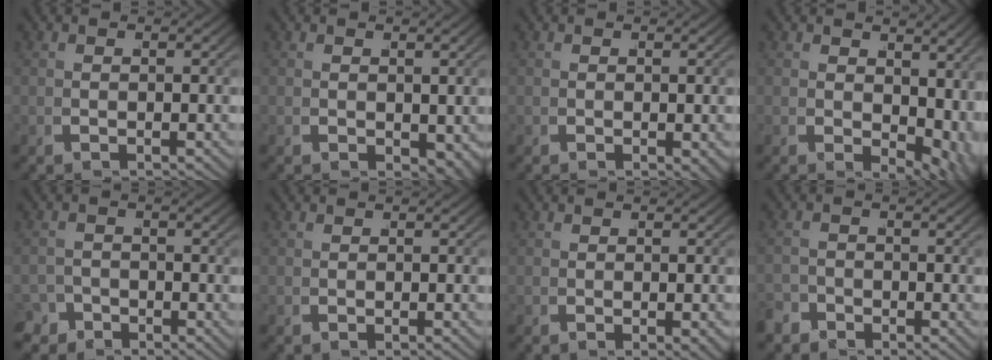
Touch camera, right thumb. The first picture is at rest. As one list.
[{"total": 1.8, "force": [0.3, 1.2, 1.3], "torque": [-0.015, -0.007, 0.015]}, {"total": 1.2, "force": [-0.1, 0.6, 1.0], "torque": [-0.013, -0.006, 0.002]}, {"total": 5.1, "force": [0.9, 3.4, 3.7], "torque": [-0.048, -0.023, 0.032]}, {"total": 2.9, "force": [-2.5, 1.5, -0.1], "torque": [0.015, -0.013, -0.042]}, {"total": 0.0}, {"total": 1.2, "force": [-0.4, 0.4, 1.0], "torque": [-0.013, -0.002, -0.004]}, {"total": 2.4, "force": [-2.1, 1.0, -0.1], "torque": [0.011, -0.010, -0.039]}]